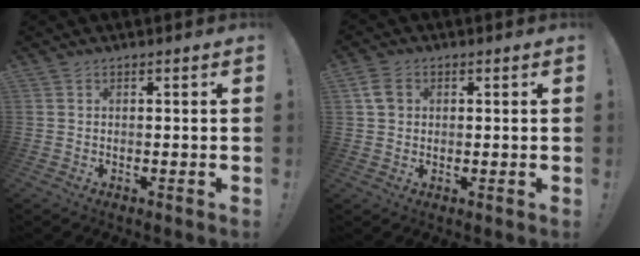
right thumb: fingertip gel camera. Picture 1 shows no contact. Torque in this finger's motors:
{"motor_torque": [0.26, 0.70, -0.20, 0.22, 0.01]}